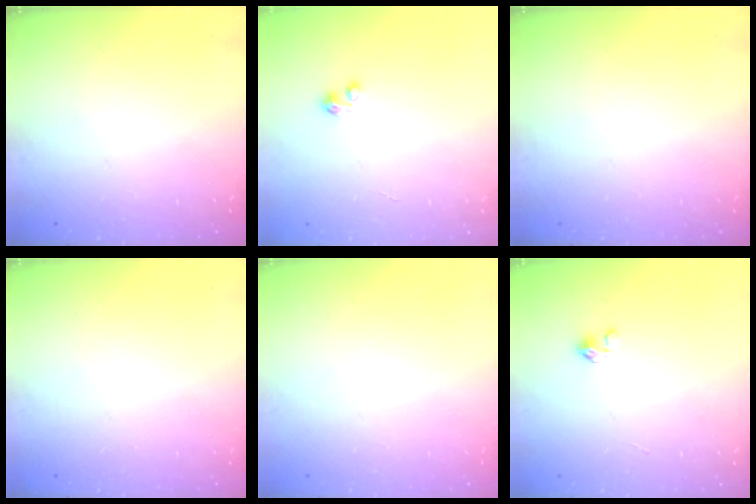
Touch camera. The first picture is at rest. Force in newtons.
{"total": 1.6, "press": 1.6, "slide": 0.2}
{"total": 0.0}
{"total": 0.0}
{"total": 0.0}
{"total": 0.0}